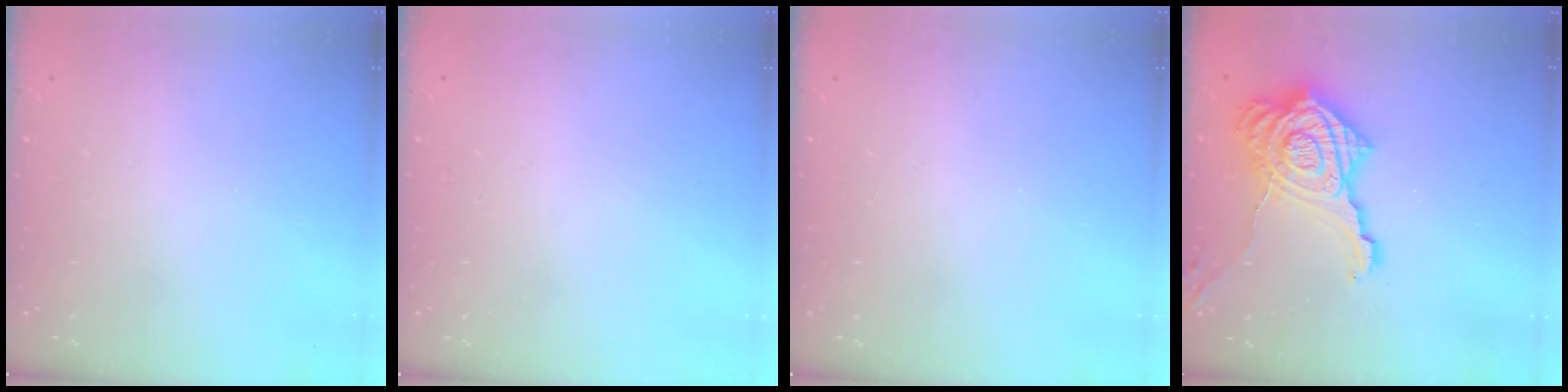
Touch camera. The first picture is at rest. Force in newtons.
{"total": 0.0}
{"total": 0.0}
{"total": 23.1, "press": 23.0, "slide": 2.2}